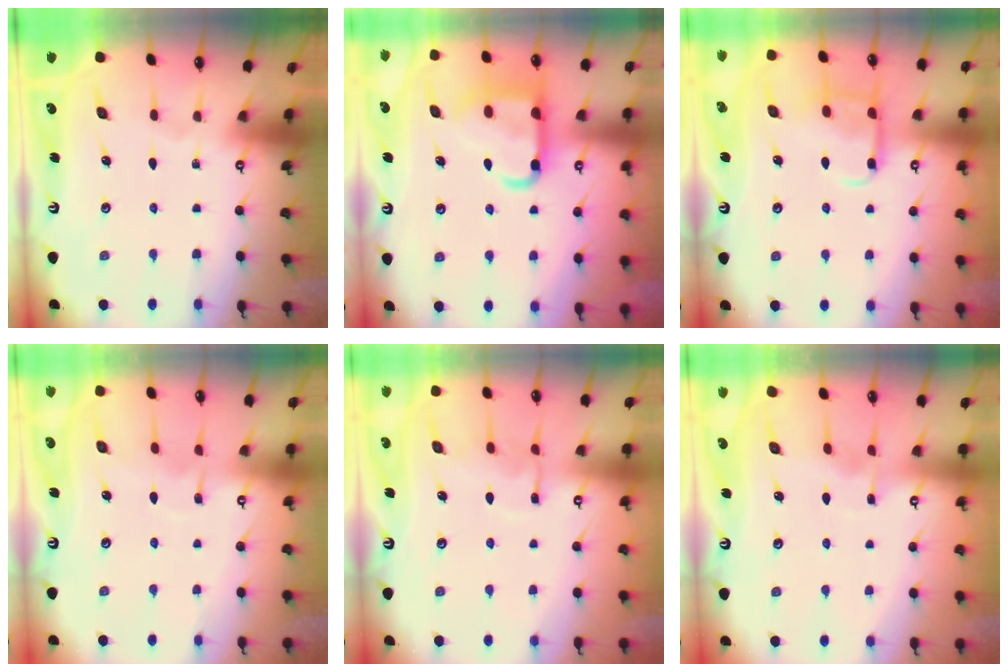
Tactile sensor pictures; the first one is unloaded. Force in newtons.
{"total": 14.8, "press": 14.7, "slide": 1.7}
{"total": 11.0, "press": 10.9, "slide": 1.2}
{"total": 7.0, "press": 7.0, "slide": 0.3}
{"total": 7.3, "press": 7.3, "slide": 0.7}
{"total": 3.6, "press": 3.6, "slide": 0.2}